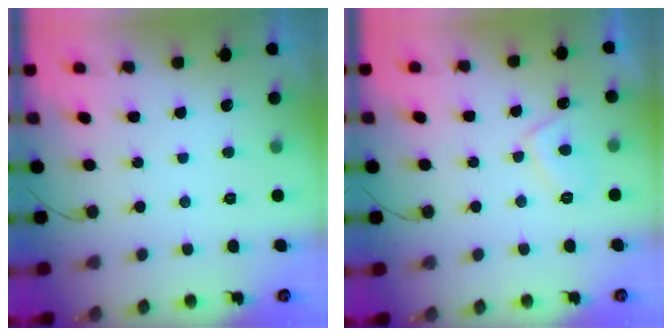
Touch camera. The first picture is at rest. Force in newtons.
{"total": 4.9, "press": 4.7, "slide": 1.1}